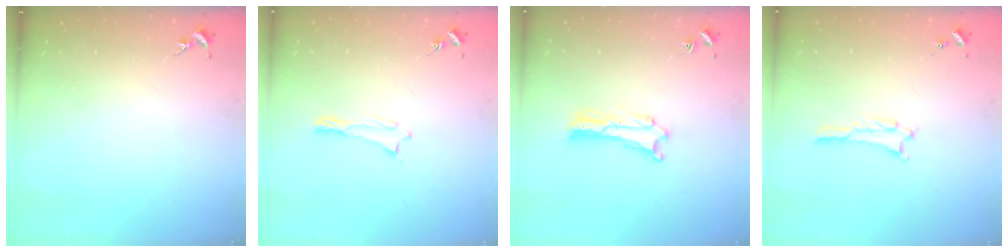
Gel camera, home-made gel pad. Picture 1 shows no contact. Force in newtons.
{"total": 0.0}
{"total": 0.9, "press": 0.9, "slide": 0.2}
{"total": 0.6, "press": 0.6, "slide": 0.1}